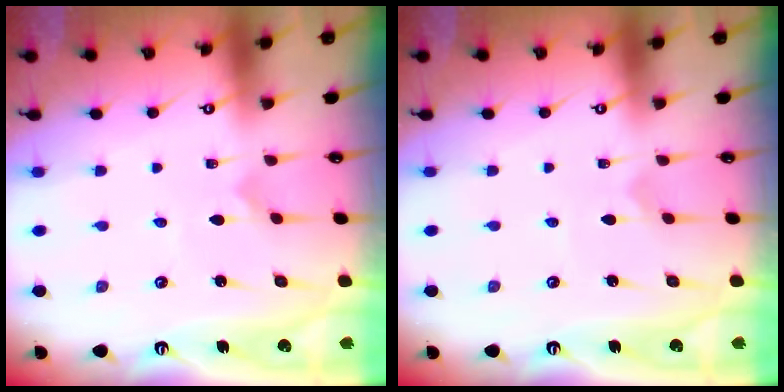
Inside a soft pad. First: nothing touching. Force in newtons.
{"total": 0.6, "press": 0.6, "slide": 0.0}